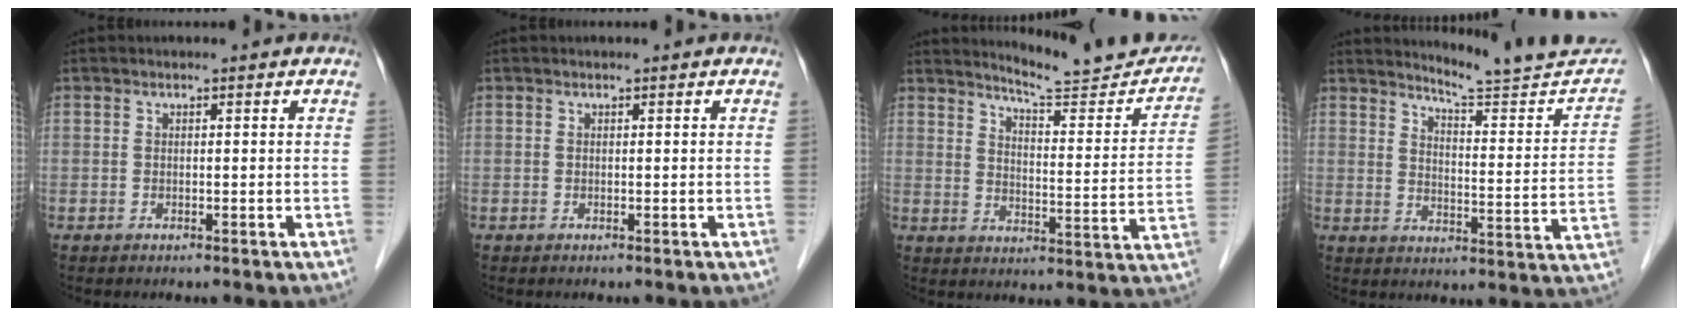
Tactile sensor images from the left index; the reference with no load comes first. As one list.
[{"total": 0.0}, {"total": 15.4, "force": [14.7, 1.2, 4.3], "torque": [-0.054, -0.054, 0.183]}, {"total": 15.7, "force": [15.1, -0.2, 4.0], "torque": [-0.054, -0.081, 0.187]}]